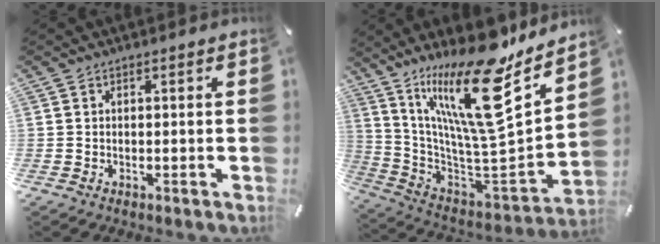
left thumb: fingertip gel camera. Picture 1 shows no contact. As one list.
[{"total": 22.8, "force": [16.0, 3.8, 15.9], "torque": [-0.289, -0.152, 0.245]}]